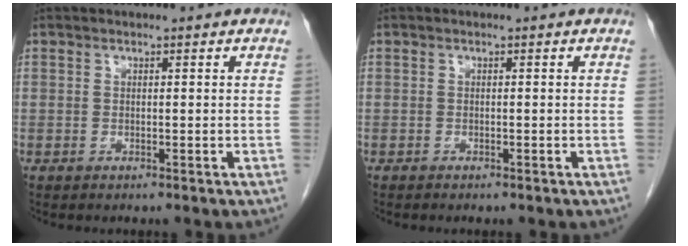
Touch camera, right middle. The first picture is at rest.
{"total": 0.9, "force": [-0.7, 0.3, 0.4], "torque": [-0.010, -0.002, -0.008]}